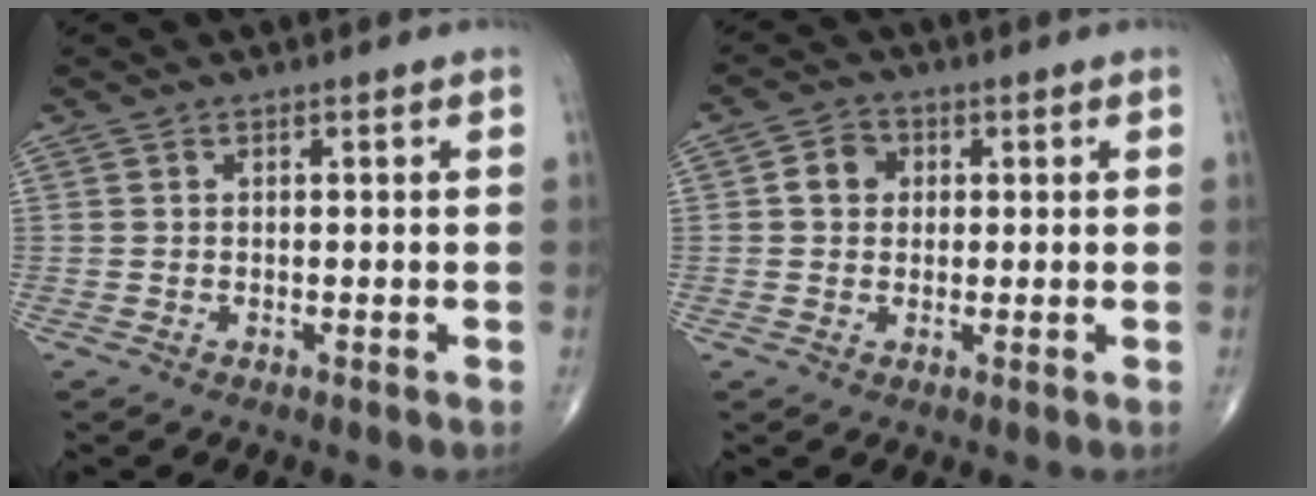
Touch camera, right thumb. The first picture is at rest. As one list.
[{"total": 4.1, "force": [0.7, 3.5, 2.0], "torque": [-0.015, 0.008, 0.004]}]